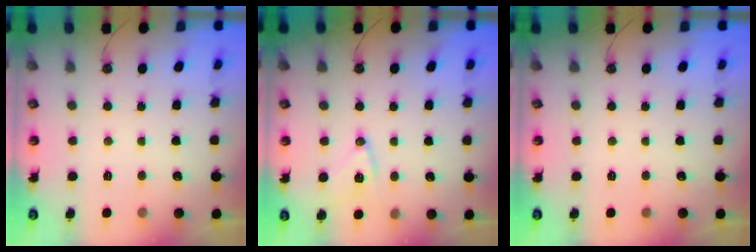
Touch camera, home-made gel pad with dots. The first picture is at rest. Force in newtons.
{"total": 10.5, "press": 10.4, "slide": 1.2}
{"total": 0.0}